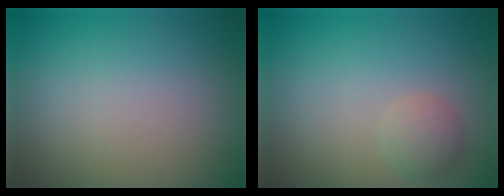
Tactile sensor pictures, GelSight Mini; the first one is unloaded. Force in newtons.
{"total": 1.6, "press": 1.6, "slide": 0.1}